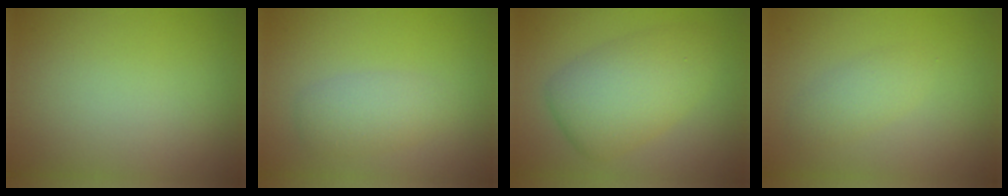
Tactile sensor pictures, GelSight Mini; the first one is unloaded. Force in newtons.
{"total": 2.6, "press": 2.6, "slide": 0.3}
{"total": 6.0, "press": 6.0, "slide": 0.1}
{"total": 1.8, "press": 1.8, "slide": 0.1}